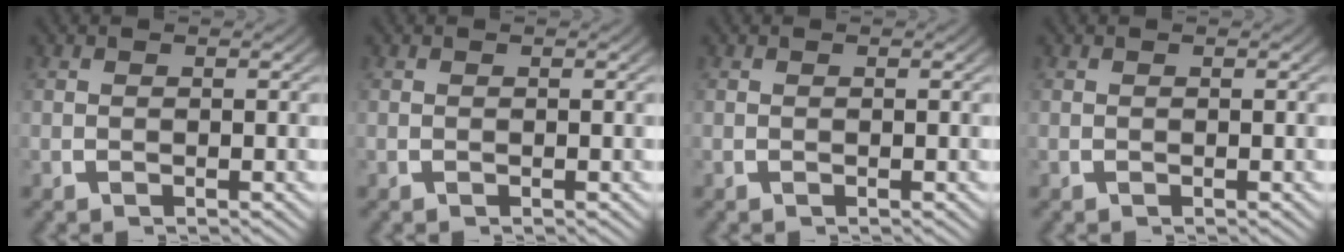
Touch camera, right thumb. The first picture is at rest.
{"total": 0.0}
{"total": 0.0}
{"total": 0.0}